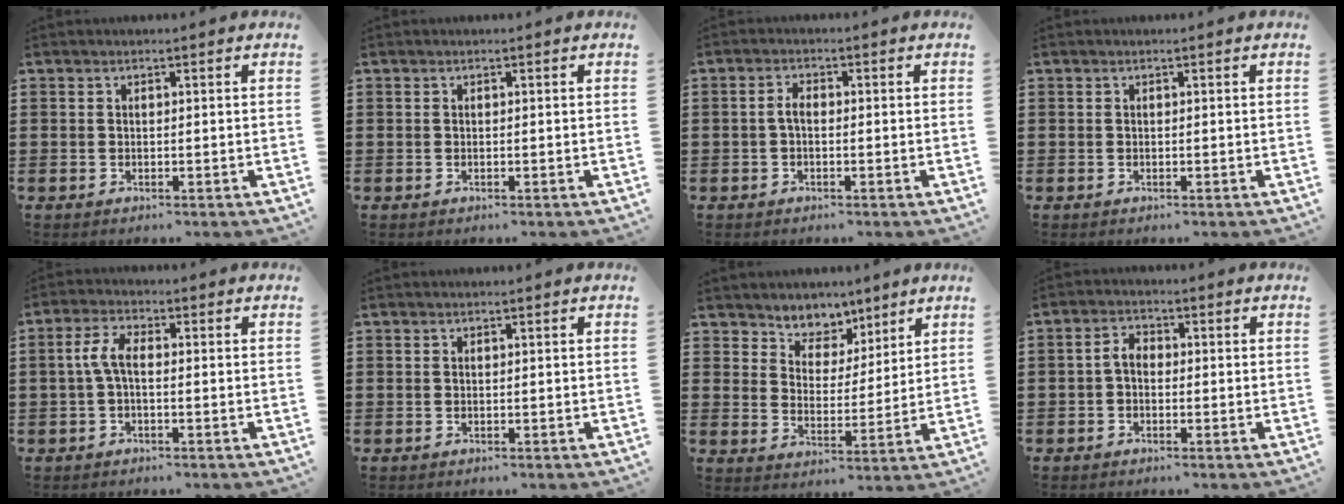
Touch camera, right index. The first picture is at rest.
{"total": 0.0}
{"total": 1.8, "force": [-0.4, 0.8, 1.6], "torque": [-0.039, -0.001, -0.010]}
{"total": 0.0}
{"total": 4.2, "force": [-0.4, 1.8, 3.8], "torque": [-0.093, 0.001, -0.015]}
{"total": 0.0}
{"total": 5.5, "force": [4.3, 3.3, -0.4], "torque": [-0.028, -0.021, 0.078]}
{"total": 2.6, "force": [-0.5, 1.6, 2.0], "torque": [-0.047, 0.004, -0.014]}